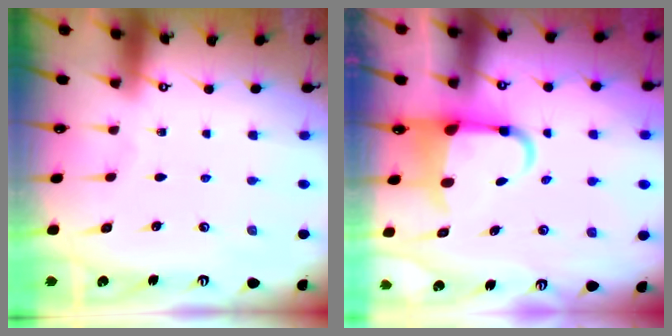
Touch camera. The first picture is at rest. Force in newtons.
{"total": 5.4, "press": 5.3, "slide": 1.2}